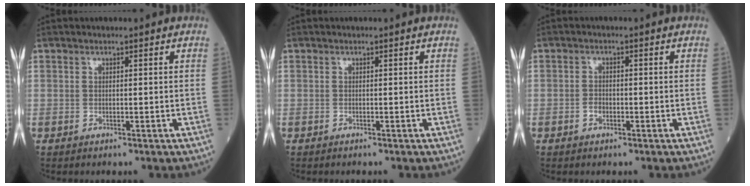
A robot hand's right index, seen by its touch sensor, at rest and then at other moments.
{"total": 0.0}
{"total": 1.5, "force": [-0.6, 1.0, 0.9], "torque": [-0.010, 0.005, -0.011]}